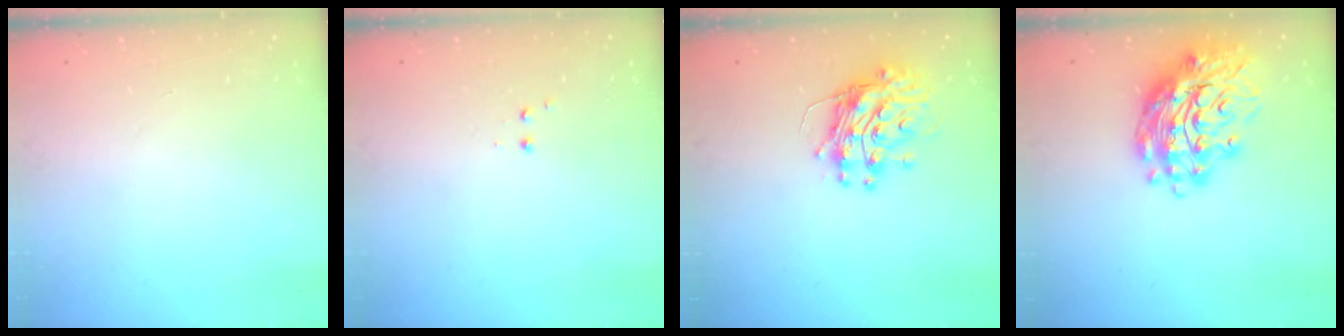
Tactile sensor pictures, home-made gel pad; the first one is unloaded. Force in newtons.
{"total": 1.2, "press": 1.1, "slide": 0.5}
{"total": 12.0, "press": 11.9, "slide": 1.2}
{"total": 16.6, "press": 16.5, "slide": 1.7}